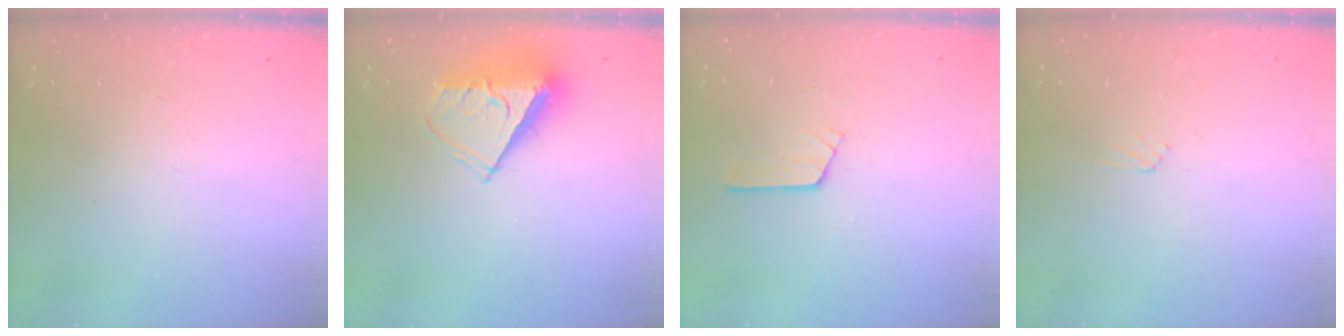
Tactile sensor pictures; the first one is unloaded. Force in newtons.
{"total": 7.5, "press": 7.5, "slide": 0.6}
{"total": 3.1, "press": 3.1, "slide": 0.1}
{"total": 2.7, "press": 2.6, "slide": 0.4}